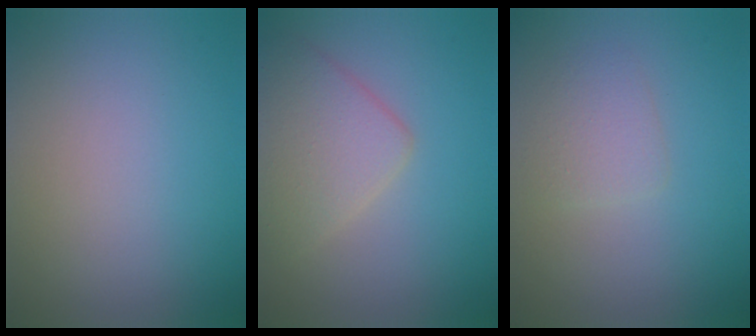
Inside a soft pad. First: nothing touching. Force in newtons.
{"total": 4.4, "press": 4.4, "slide": 0.3}
{"total": 1.9, "press": 1.9, "slide": 0.1}